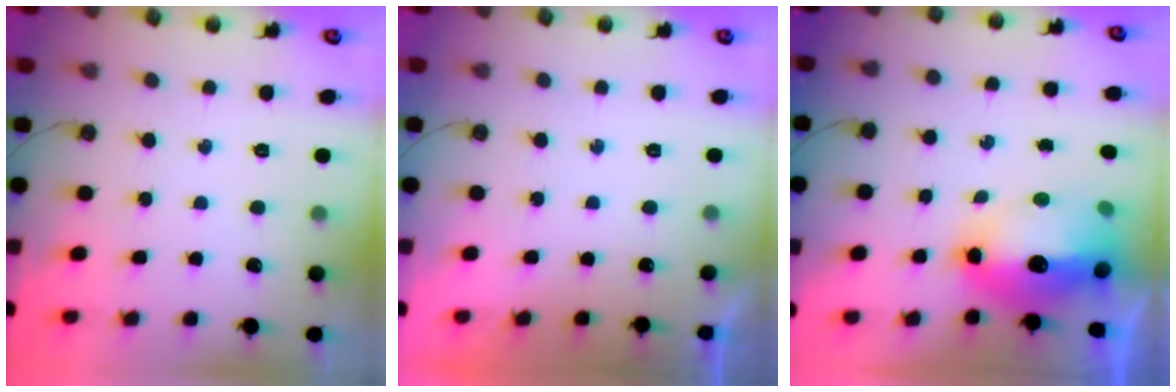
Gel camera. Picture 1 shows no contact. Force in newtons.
{"total": 0.0}
{"total": 20.3, "press": 16.3, "slide": 12.0}